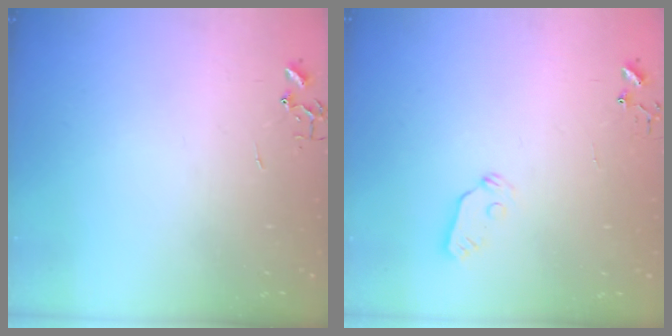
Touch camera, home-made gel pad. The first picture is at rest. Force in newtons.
{"total": 3.8, "press": 3.7, "slide": 0.5}